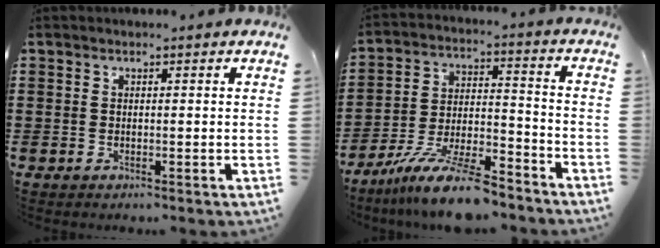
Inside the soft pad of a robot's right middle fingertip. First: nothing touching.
{"total": 12.3, "force": [-10.3, 1.7, 6.6], "torque": [-0.117, 0.028, -0.192]}